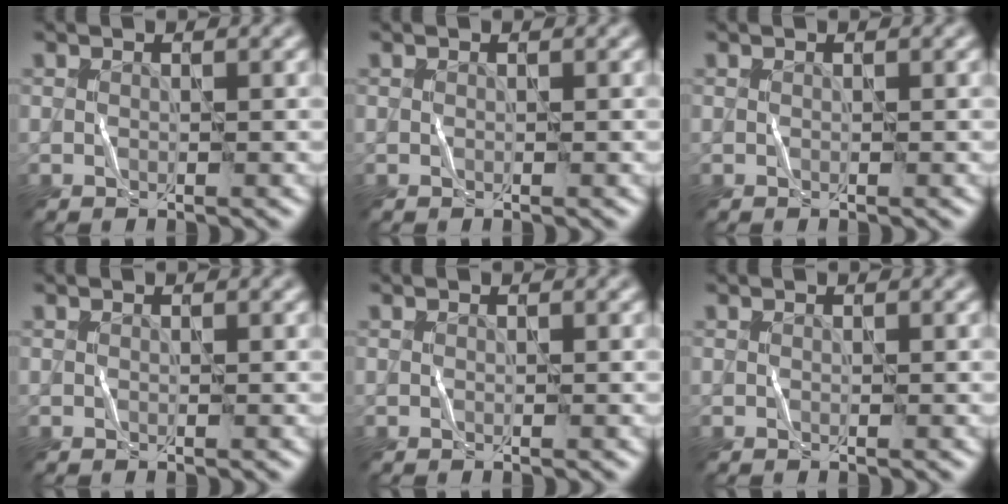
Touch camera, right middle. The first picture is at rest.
{"total": 0.0}
{"total": 0.0}
{"total": 0.0}
{"total": 0.0}
{"total": 0.0}